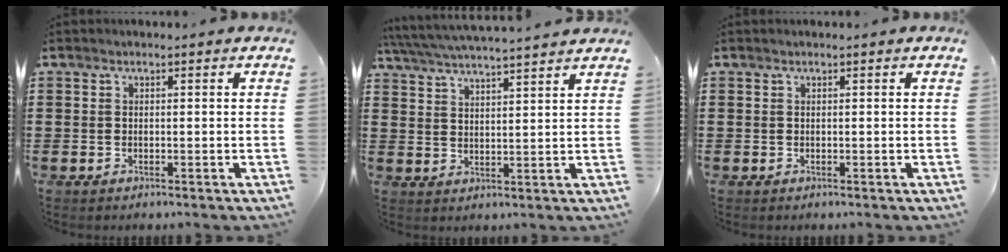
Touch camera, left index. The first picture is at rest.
{"total": 4.8, "force": [4.7, -0.4, 1.1], "torque": [-0.041, -0.026, 0.080]}
{"total": 0.0}